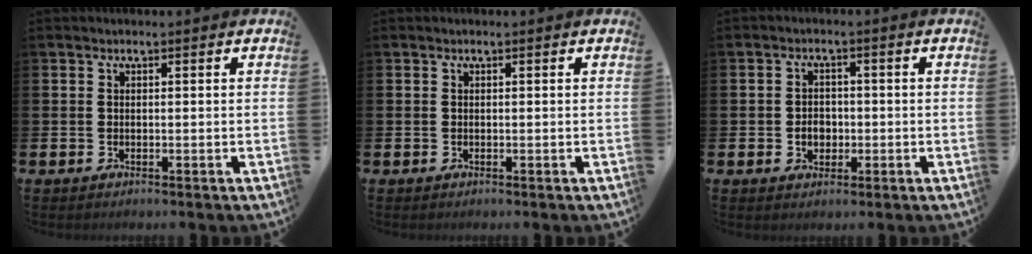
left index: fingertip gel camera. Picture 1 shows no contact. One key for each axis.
{"total": 0.0}
{"total": 2.7, "fx": -0.5, "fy": 2.2, "fz": 1.5, "tx": -0.012, "ty": -0.003, "tz": -0.017}